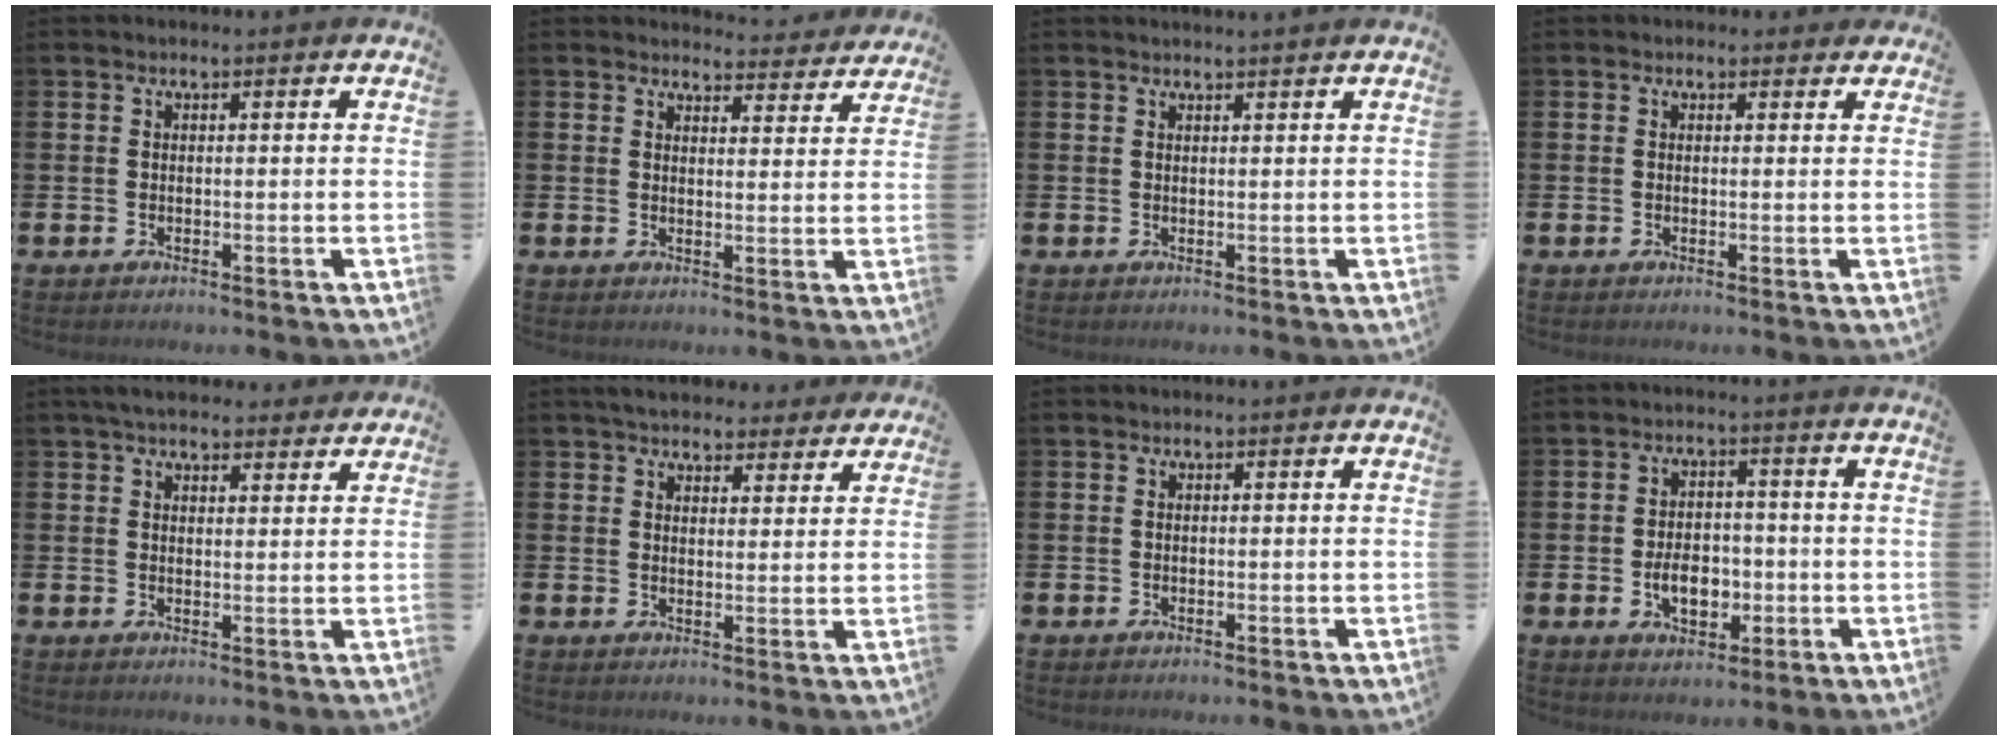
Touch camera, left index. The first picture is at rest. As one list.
[{"total": 3.8, "force": [3.8, 0.4, 0.0], "torque": [0.000, -0.028, 0.066]}, {"total": 0.8, "force": [0.8, -0.2, 0.1], "torque": [0.003, -0.003, 0.014]}, {"total": 0.7, "force": [0.5, 0.5, 0.1], "torque": [0.005, 0.005, 0.006]}, {"total": 4.3, "force": [4.0, 1.4, 1.1], "torque": [-0.021, -0.013, 0.073]}, {"total": 4.9, "force": [4.6, 1.5, 0.6], "torque": [-0.020, -0.024, 0.082]}, {"total": 0.0}, {"total": 5.2, "force": [-1.3, 3.6, 3.6], "torque": [-0.051, 0.002, -0.027]}]